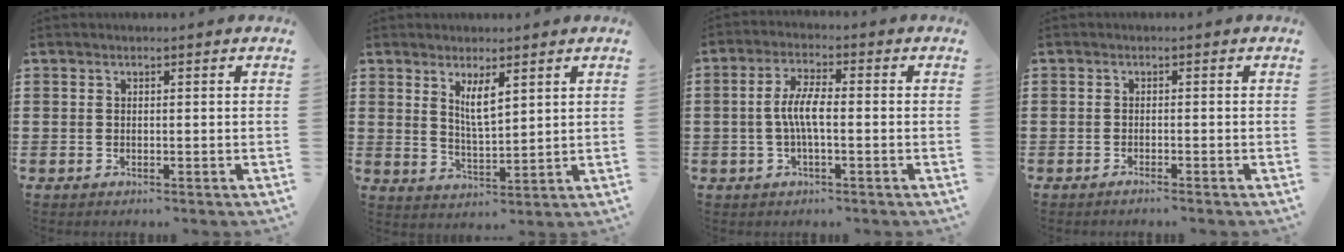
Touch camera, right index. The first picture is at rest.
{"total": 4.6, "force": [2.2, 1.3, 3.8], "torque": [-0.071, -0.001, 0.038]}
{"total": 5.1, "force": [-0.7, 1.4, 4.9], "torque": [-0.108, -0.001, -0.021]}
{"total": 0.8, "force": [-0.8, -0.2, 0.3], "torque": [-0.005, -0.002, -0.016]}